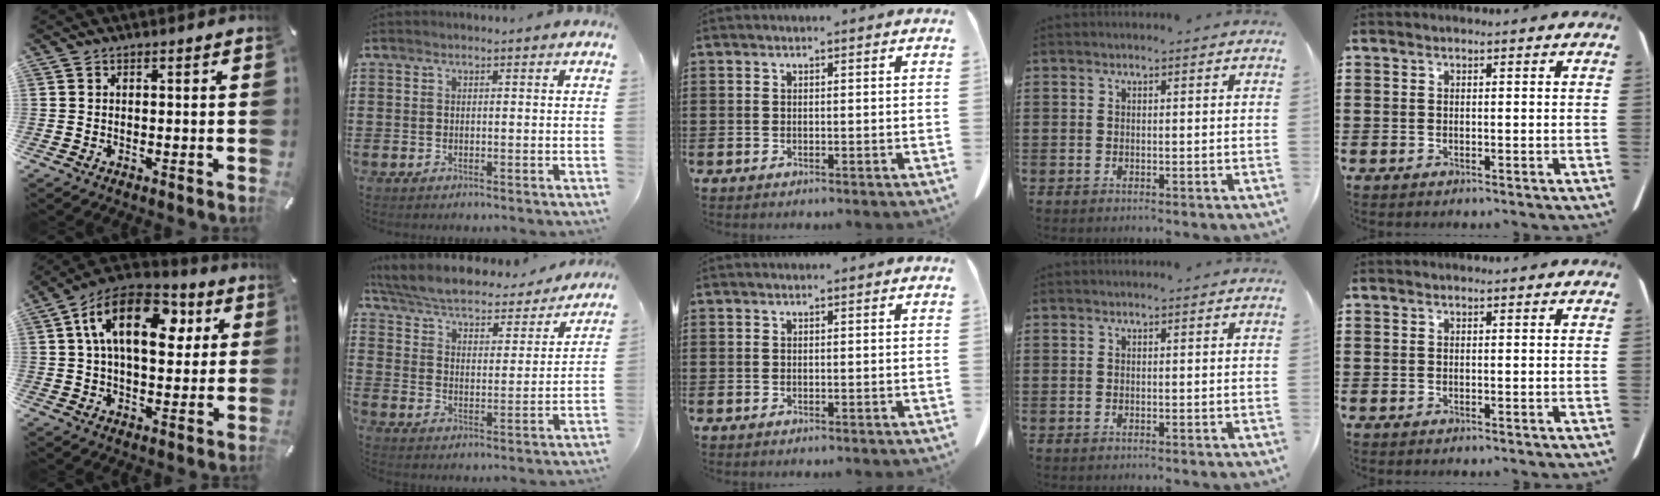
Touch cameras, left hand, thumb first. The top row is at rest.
{"thumb": {"total": 18.5, "force": [5.7, 11.0, 13.8], "torque": [-0.226, -0.005, 0.093]}, "index": {"total": 5.3, "force": [4.9, 0.6, 1.9], "torque": [-0.061, -0.034, 0.078]}}